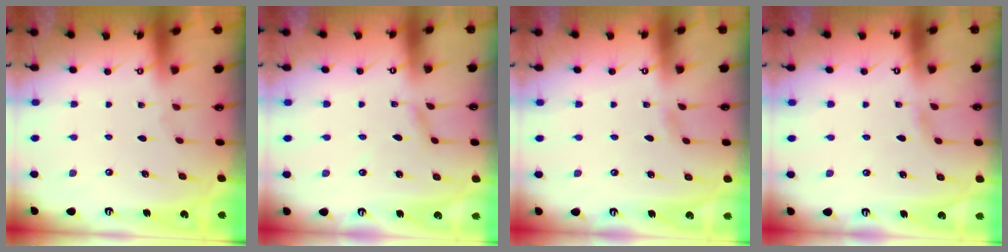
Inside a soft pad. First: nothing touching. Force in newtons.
{"total": 2.3, "press": 2.3, "slide": 0.2}
{"total": 2.1, "press": 2.1, "slide": 0.3}
{"total": 2.4, "press": 2.3, "slide": 0.3}